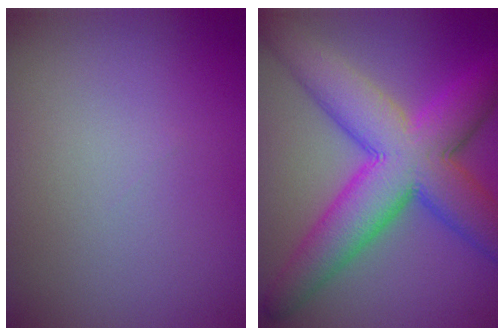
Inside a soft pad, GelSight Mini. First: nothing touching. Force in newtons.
{"total": 11.2, "press": 11.2, "slide": 0.2}